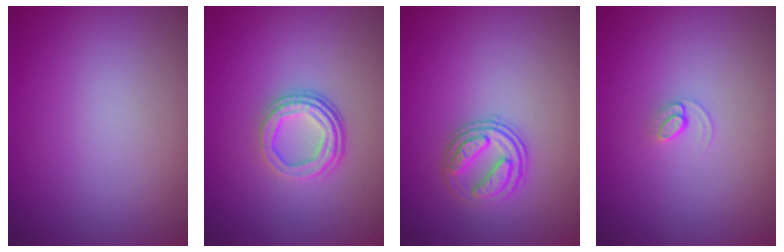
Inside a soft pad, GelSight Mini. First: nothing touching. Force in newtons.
{"total": 3.7, "press": 2.6, "slide": 2.5}
{"total": 2.8, "press": 2.6, "slide": 1.2}
{"total": 0.9, "press": 0.4, "slide": 0.8}